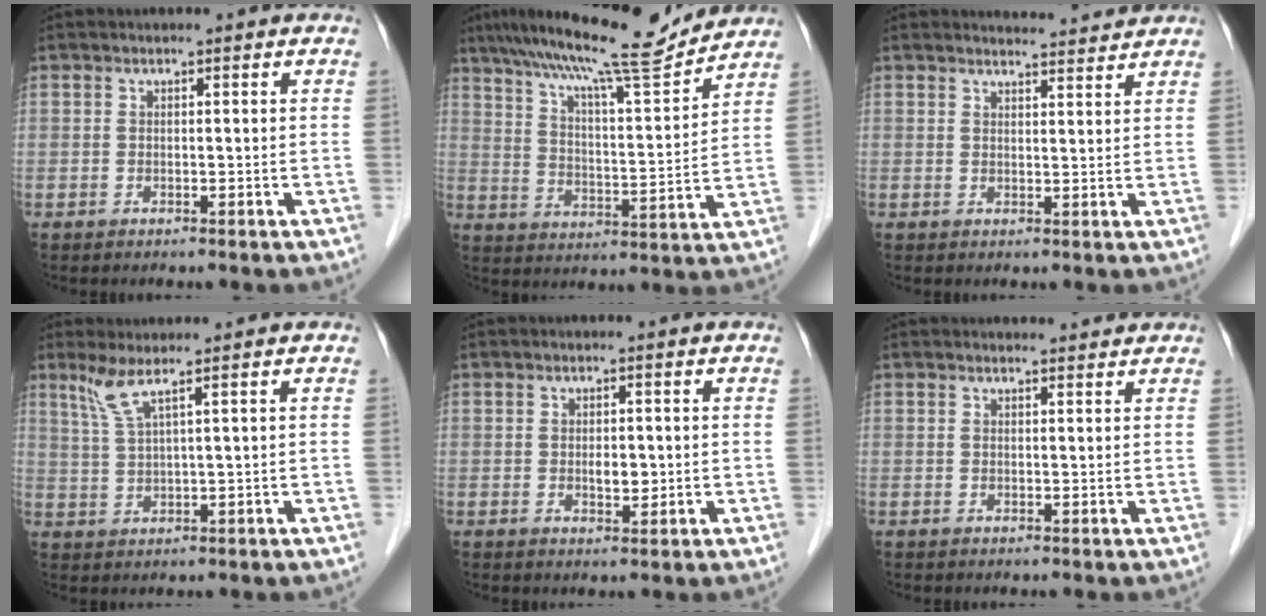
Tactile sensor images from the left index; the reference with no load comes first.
{"total": 15.2, "force": [13.4, 0.4, 7.2], "torque": [-0.124, 0.004, 0.208]}
{"total": 4.2, "force": [4.2, -0.1, 0.0], "torque": [-0.012, 0.000, 0.054]}
{"total": 3.6, "force": [2.4, -0.5, 2.7], "torque": [-0.067, 0.000, 0.057]}
{"total": 2.2, "force": [-0.2, 1.1, 1.9], "torque": [-0.033, -0.004, -0.002]}
{"total": 2.6, "force": [2.5, 0.3, 0.3], "torque": [-0.010, 0.003, 0.030]}